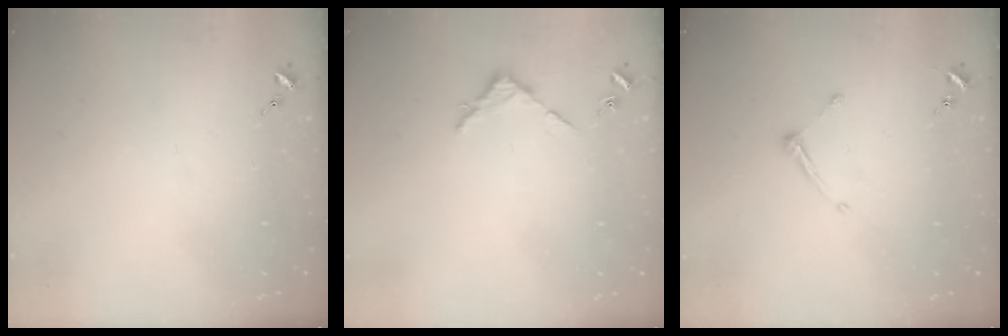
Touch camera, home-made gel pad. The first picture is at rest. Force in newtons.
{"total": 2.7, "press": 2.7, "slide": 0.3}
{"total": 6.6, "press": 6.6, "slide": 0.3}